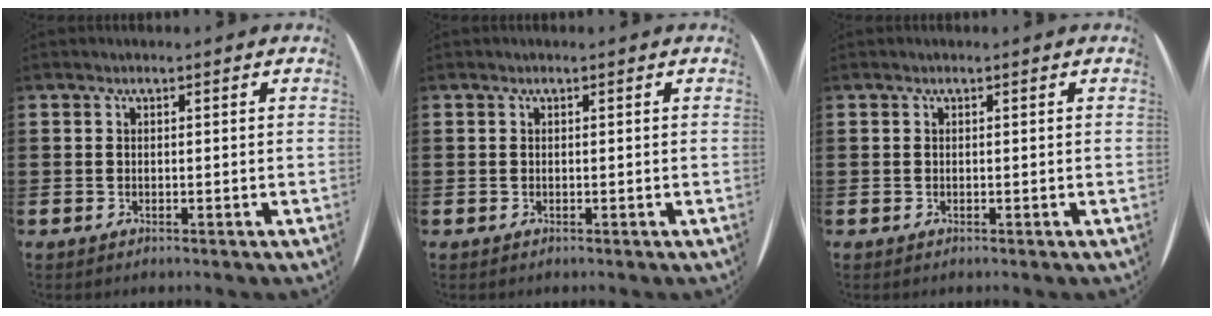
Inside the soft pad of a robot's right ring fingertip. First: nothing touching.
{"total": 0.0}
{"total": 0.0}